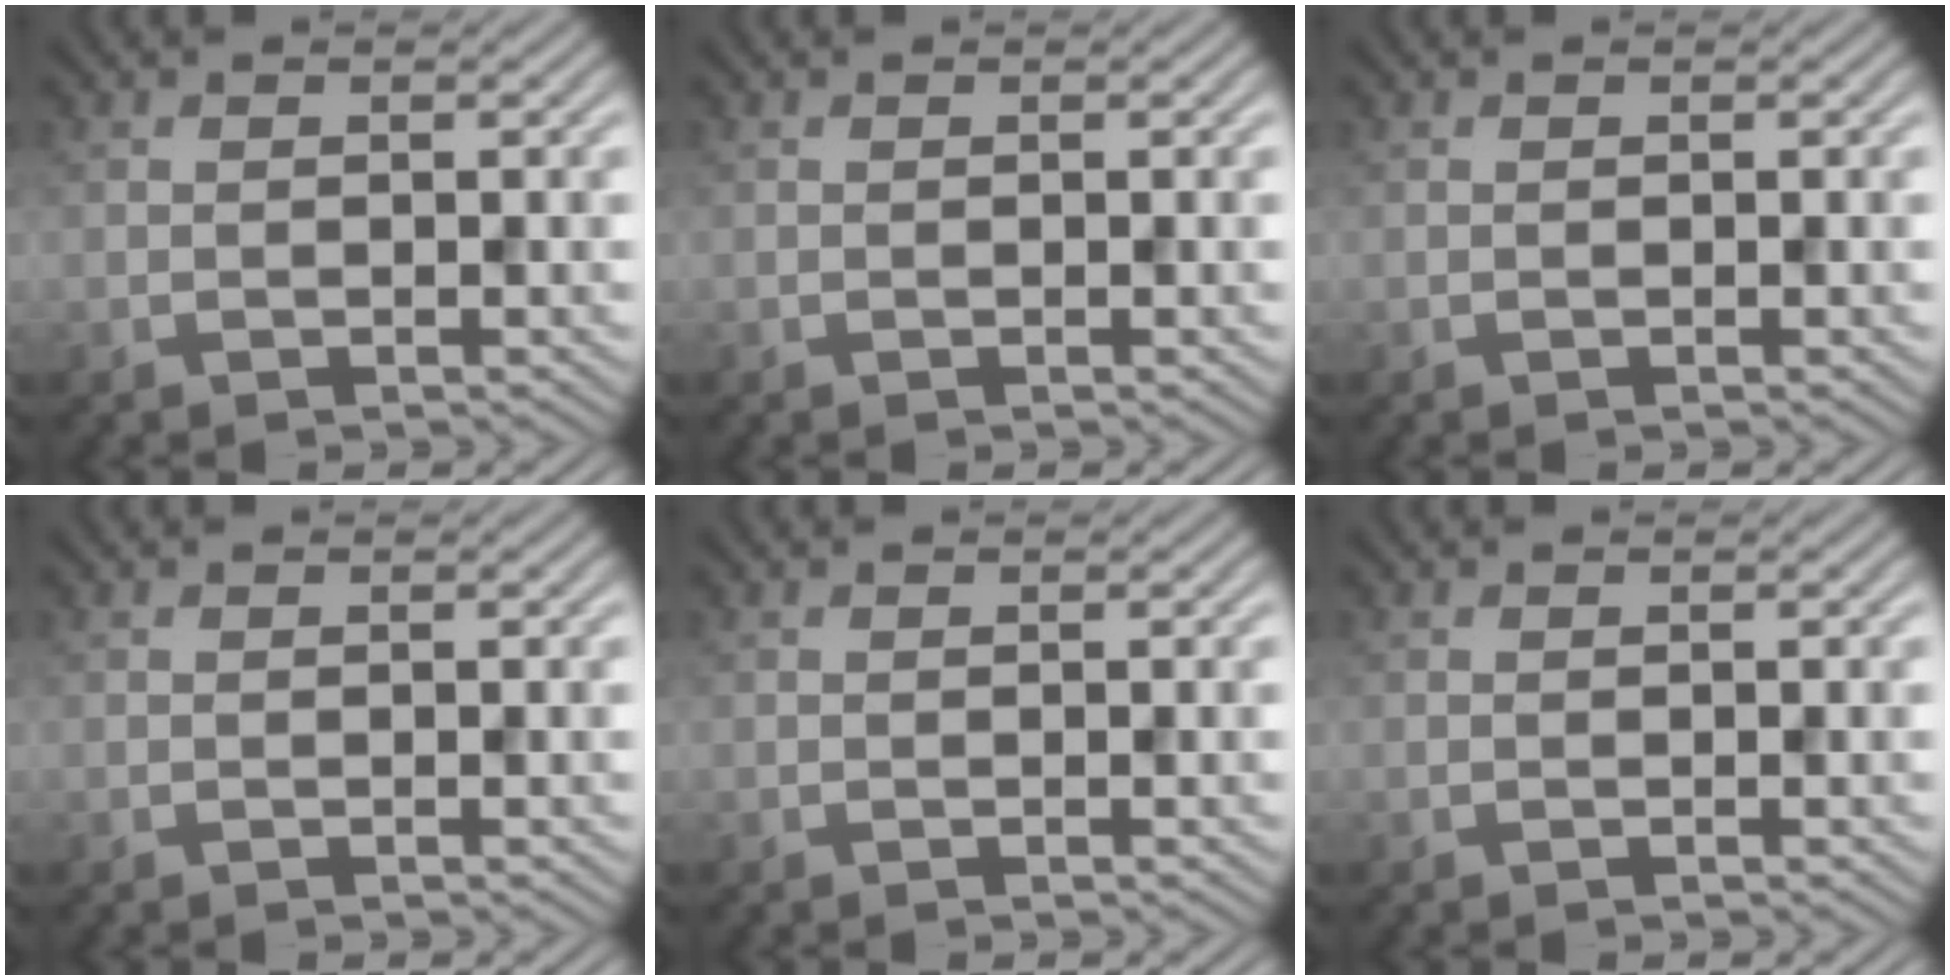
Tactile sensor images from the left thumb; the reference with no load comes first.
{"total": 0.0}
{"total": 0.0}
{"total": 0.0}
{"total": 0.0}
{"total": 0.0}